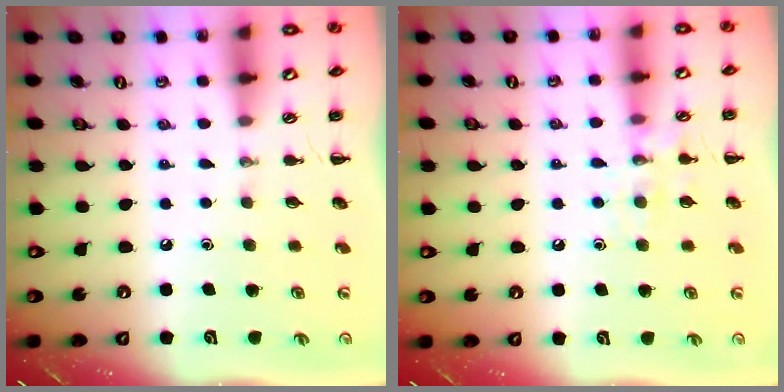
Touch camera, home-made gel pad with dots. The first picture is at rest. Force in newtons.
{"total": 8.2, "press": 8.1, "slide": 0.8}